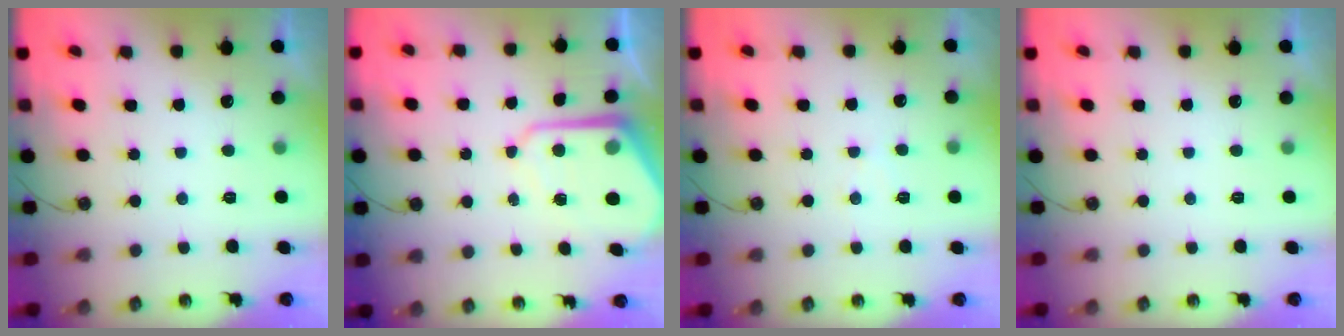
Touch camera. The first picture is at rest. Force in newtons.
{"total": 8.3, "press": 8.3, "slide": 0.7}
{"total": 4.4, "press": 4.4, "slide": 0.7}
{"total": 0.0}